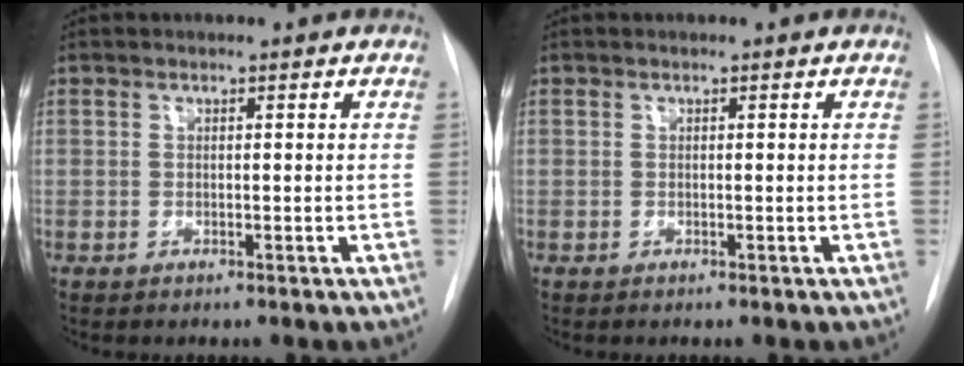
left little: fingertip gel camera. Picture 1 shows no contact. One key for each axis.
{"total": 0.0}